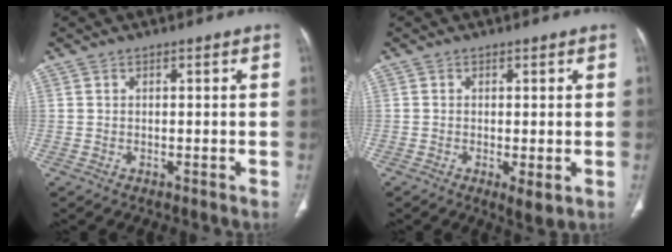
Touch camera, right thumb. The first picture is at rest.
{"total": 3.1, "force": [-0.8, 0.9, 2.8], "torque": [-0.051, -0.012, -0.012]}